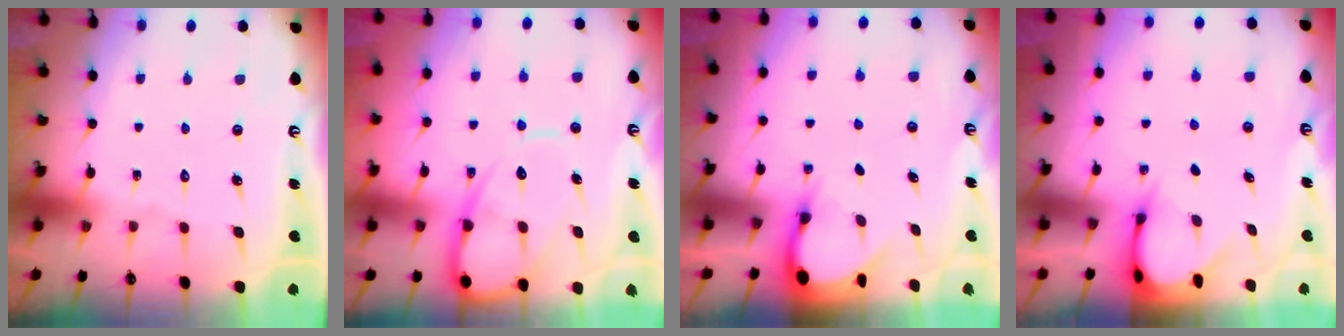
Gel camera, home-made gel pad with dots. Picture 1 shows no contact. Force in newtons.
{"total": 11.4, "press": 11.3, "slide": 1.3}
{"total": 3.2, "press": 3.2, "slide": 0.3}
{"total": 3.0, "press": 3.0, "slide": 0.2}